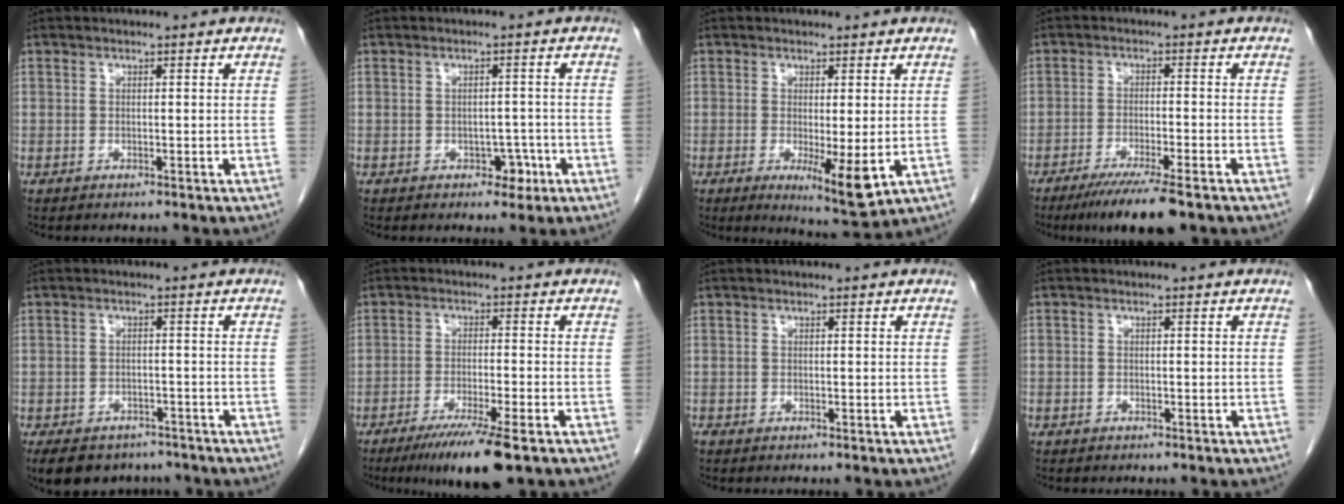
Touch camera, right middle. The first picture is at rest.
{"total": 2.8, "force": [-1.3, 1.9, 1.6], "torque": [-0.015, 0.005, -0.011]}
{"total": 6.7, "force": [-1.4, 1.2, 6.4], "torque": [-0.097, -0.020, -0.014]}
{"total": 8.9, "force": [-6.4, 0.5, 6.1], "torque": [-0.092, -0.019, -0.101]}
{"total": 12.8, "force": [-9.6, 7.1, 4.5], "torque": [-0.101, -0.005, -0.120]}
{"total": 9.0, "force": [-6.0, 0.4, 6.8], "torque": [-0.110, -0.021, -0.095]}
{"total": 0.5, "force": [-0.4, 0.3, 0.1], "torque": [-0.008, 0.000, -0.010]}
{"total": 1.1, "force": [-0.8, 0.8, 0.1], "torque": [-0.012, 0.003, -0.014]}